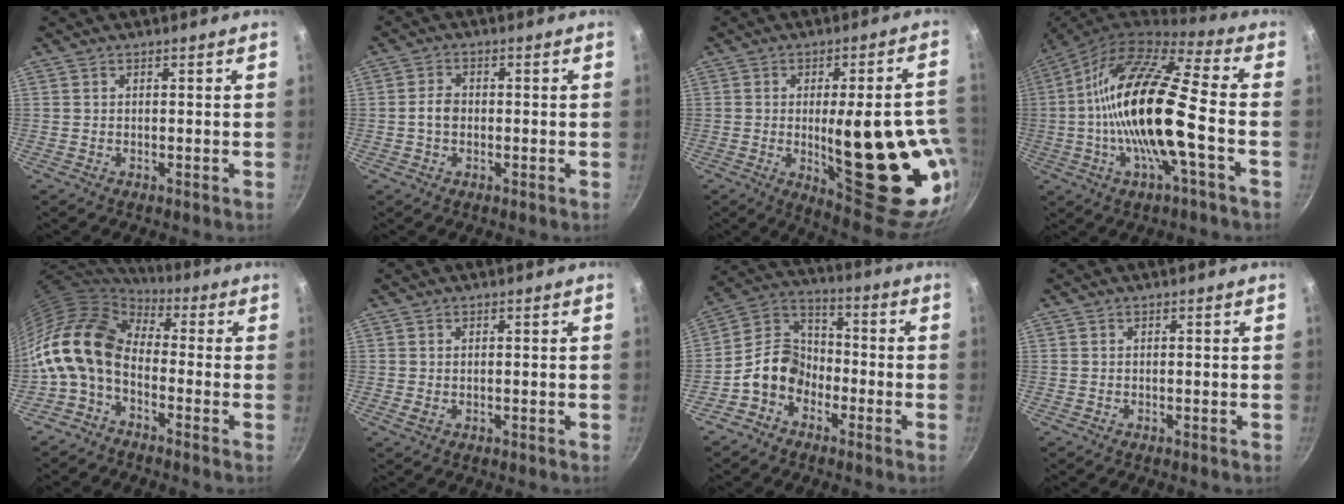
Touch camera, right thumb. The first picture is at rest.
{"total": 3.1, "force": [-0.4, 2.3, 2.1], "torque": [-0.033, 0.013, -0.010]}
{"total": 28.0, "force": [-4.5, 9.9, 25.8], "torque": [-0.299, -0.007, -0.036]}
{"total": 19.9, "force": [-3.1, 5.3, 18.9], "torque": [-0.354, 0.036, -0.072]}
{"total": 15.2, "force": [-2.0, 10.2, 11.1], "torque": [-0.208, 0.034, -0.060]}
{"total": 1.0, "force": [0.1, 0.6, 0.8], "torque": [-0.013, -0.002, 0.003]}
{"total": 10.5, "force": [-4.1, 8.1, 5.3], "torque": [-0.063, 0.052, -0.100]}
{"total": 0.0}